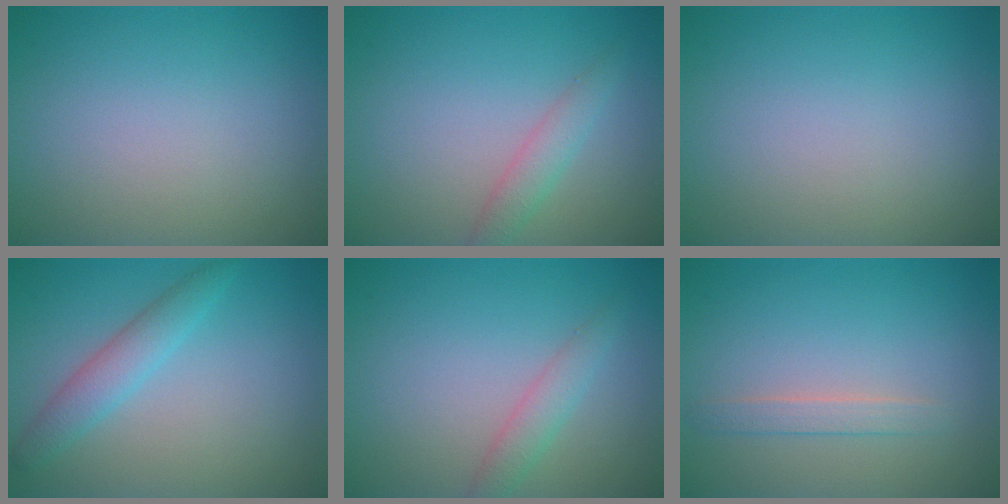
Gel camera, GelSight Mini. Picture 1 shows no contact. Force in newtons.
{"total": 1.9, "press": 1.9, "slide": 0.1}
{"total": 0.0}
{"total": 2.7, "press": 2.7, "slide": 0.1}
{"total": 1.9, "press": 1.9, "slide": 0.1}
{"total": 1.4, "press": 1.4, "slide": 0.1}